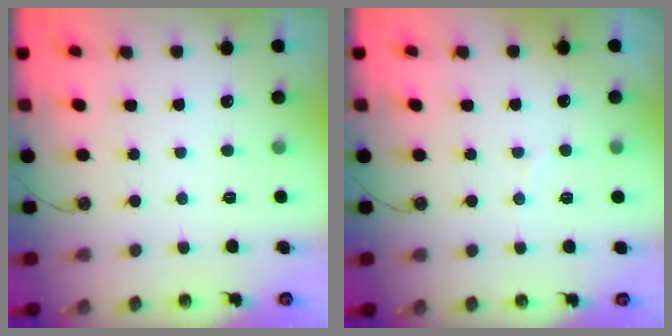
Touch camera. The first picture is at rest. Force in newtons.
{"total": 2.9, "press": 2.7, "slide": 1.1}